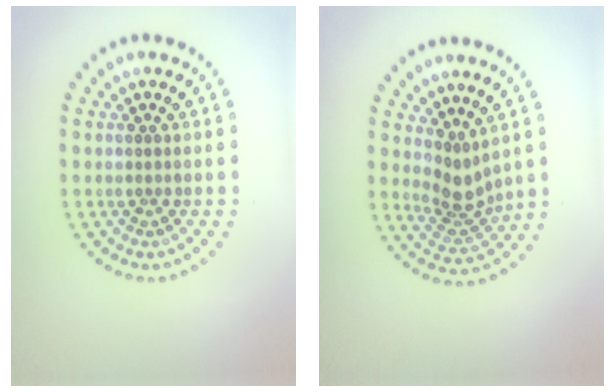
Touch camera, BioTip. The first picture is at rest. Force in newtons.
{"total": 2.8, "press": 2.0, "slide": 1.9}